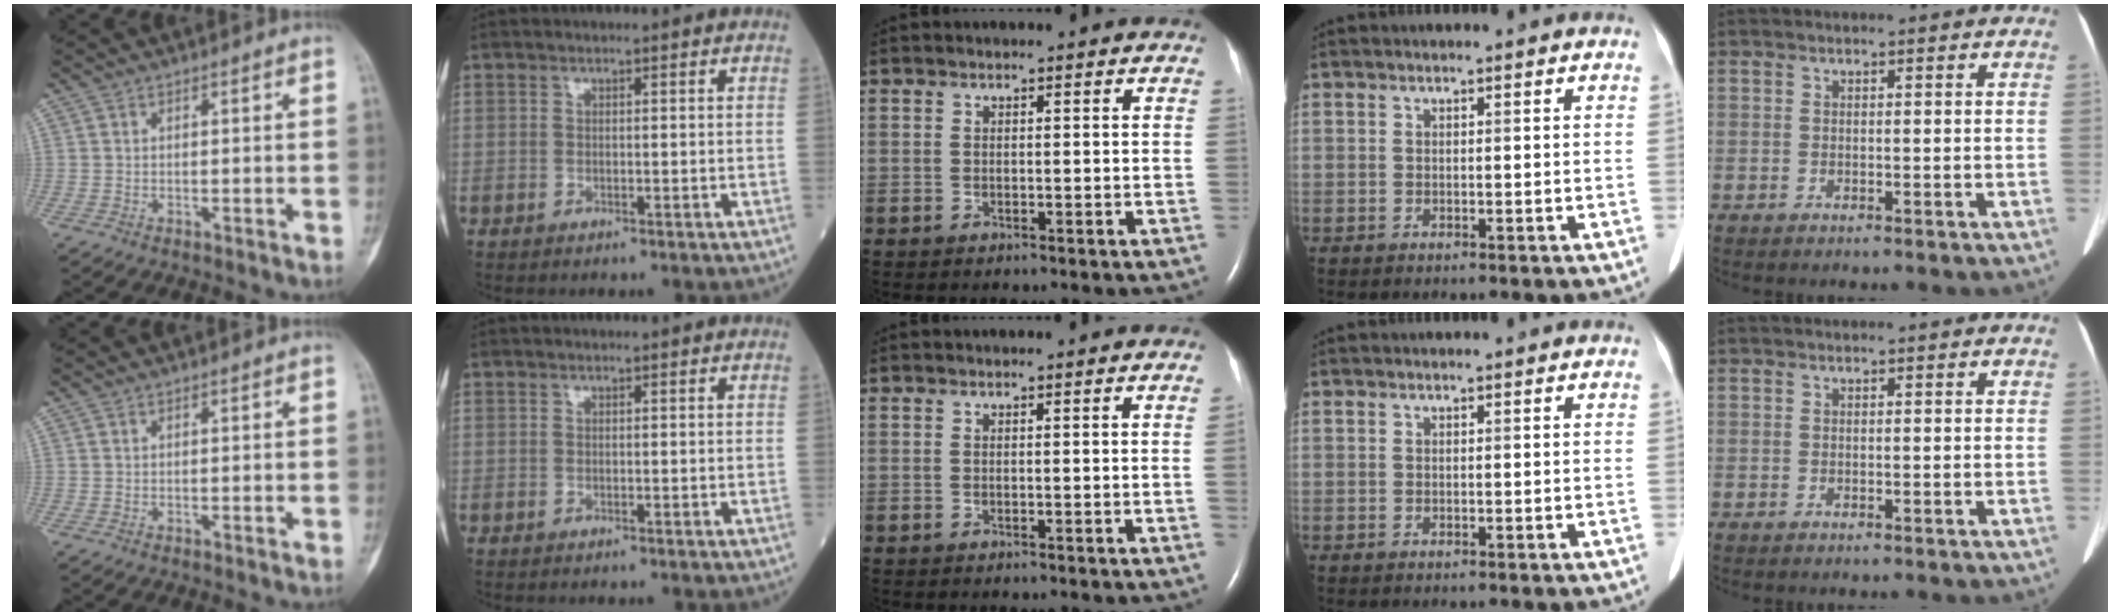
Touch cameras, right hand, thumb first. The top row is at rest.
{"middle": {"total": 0.6, "force": [0.0, -0.2, 0.5], "torque": [-0.007, -0.002, 0.000]}}